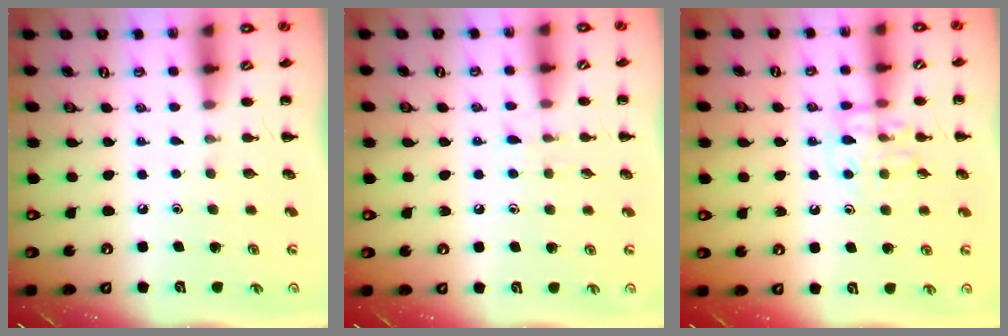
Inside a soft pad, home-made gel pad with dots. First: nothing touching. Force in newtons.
{"total": 5.5, "press": 4.9, "slide": 2.4}
{"total": 9.6, "press": 9.6, "slide": 0.6}